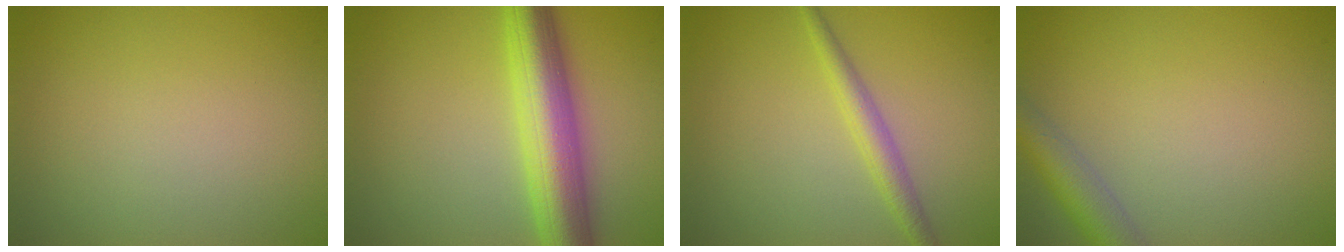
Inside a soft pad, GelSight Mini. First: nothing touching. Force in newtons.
{"total": 7.6, "press": 7.6, "slide": 0.2}
{"total": 2.2, "press": 2.2, "slide": 0.1}
{"total": 3.2, "press": 3.2, "slide": 0.2}